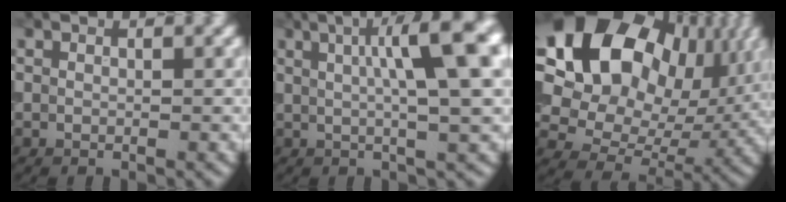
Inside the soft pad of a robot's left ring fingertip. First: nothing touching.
{"total": 11.1, "force": [2.7, 2.9, 10.4], "torque": [-0.109, 0.019, 0.033]}
{"total": 18.7, "force": [6.3, 13.8, 10.9], "torque": [-0.220, 0.041, 0.119]}